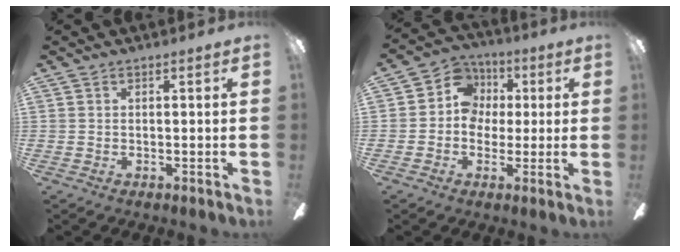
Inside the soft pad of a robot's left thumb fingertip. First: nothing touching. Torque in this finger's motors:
{"motor_torque": [0.02, -0.13, -0.09, 0.05, 0.00]}